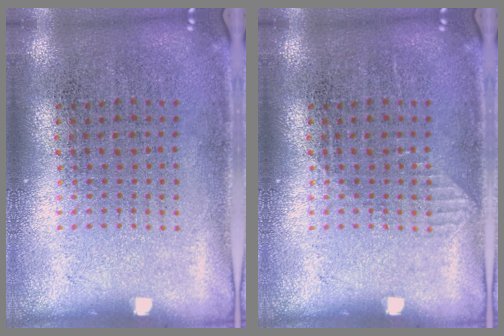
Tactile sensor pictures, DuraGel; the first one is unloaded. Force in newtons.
{"total": 0.6, "press": 0.5, "slide": 0.2}